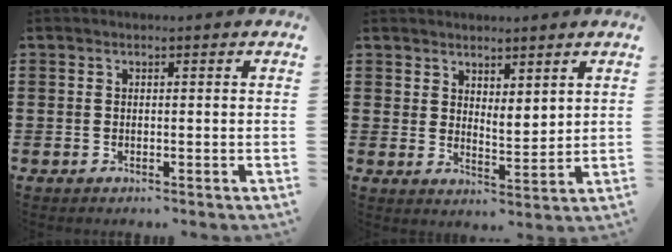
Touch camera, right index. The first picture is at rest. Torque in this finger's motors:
{"motor_torque": [0.35, 0.26, 0.08, 0.02]}